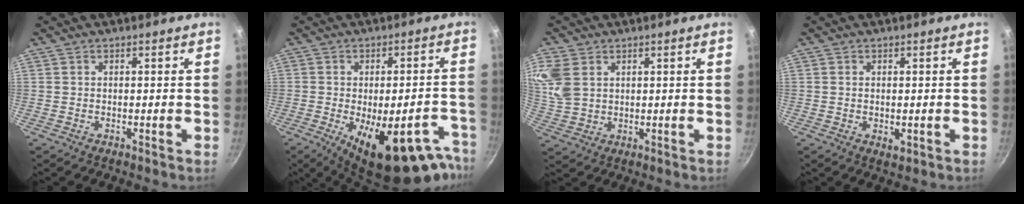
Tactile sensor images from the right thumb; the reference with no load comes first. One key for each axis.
{"total": 20.7, "fx": -11.7, "fy": 7.9, "fz": 15.1, "tx": -0.139, "ty": 0.029, "tz": -0.157}
{"total": 8.4, "fx": 3.1, "fy": 6.1, "fz": 5.0, "tx": -0.098, "ty": -0.008, "tz": 0.065}
{"total": 2.1, "fx": -0.2, "fy": 1.2, "fz": 1.7, "tx": -0.025, "ty": -0.005, "tz": -0.002}